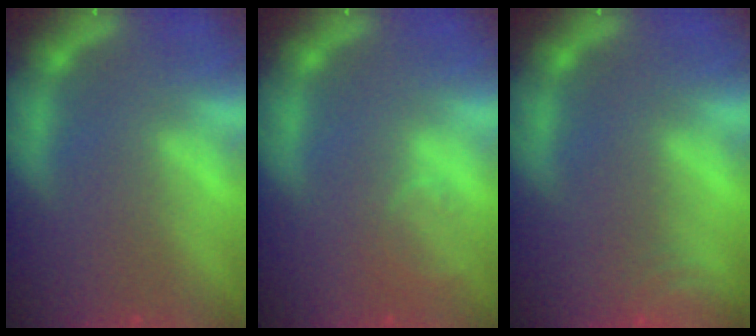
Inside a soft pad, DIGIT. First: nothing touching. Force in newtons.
{"total": 2.0}
{"total": 4.0}